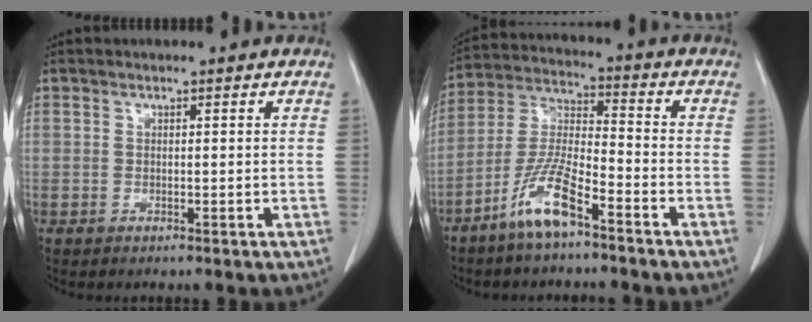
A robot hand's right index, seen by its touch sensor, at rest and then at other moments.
{"total": 9.7, "force": [-6.0, 1.6, 7.4], "torque": [-0.157, -0.008, -0.121]}